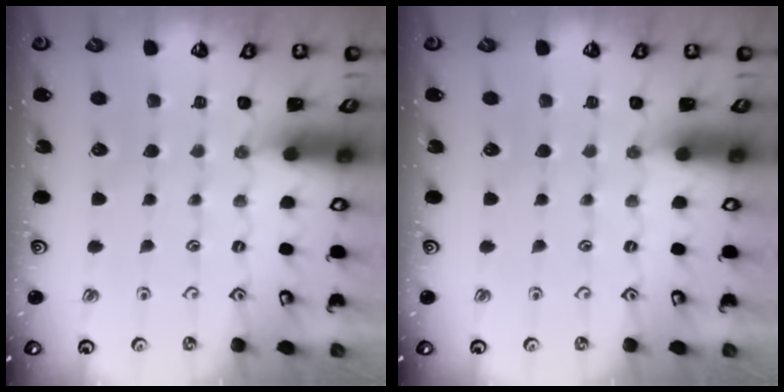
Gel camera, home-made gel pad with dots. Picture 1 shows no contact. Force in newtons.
{"total": 0.0}